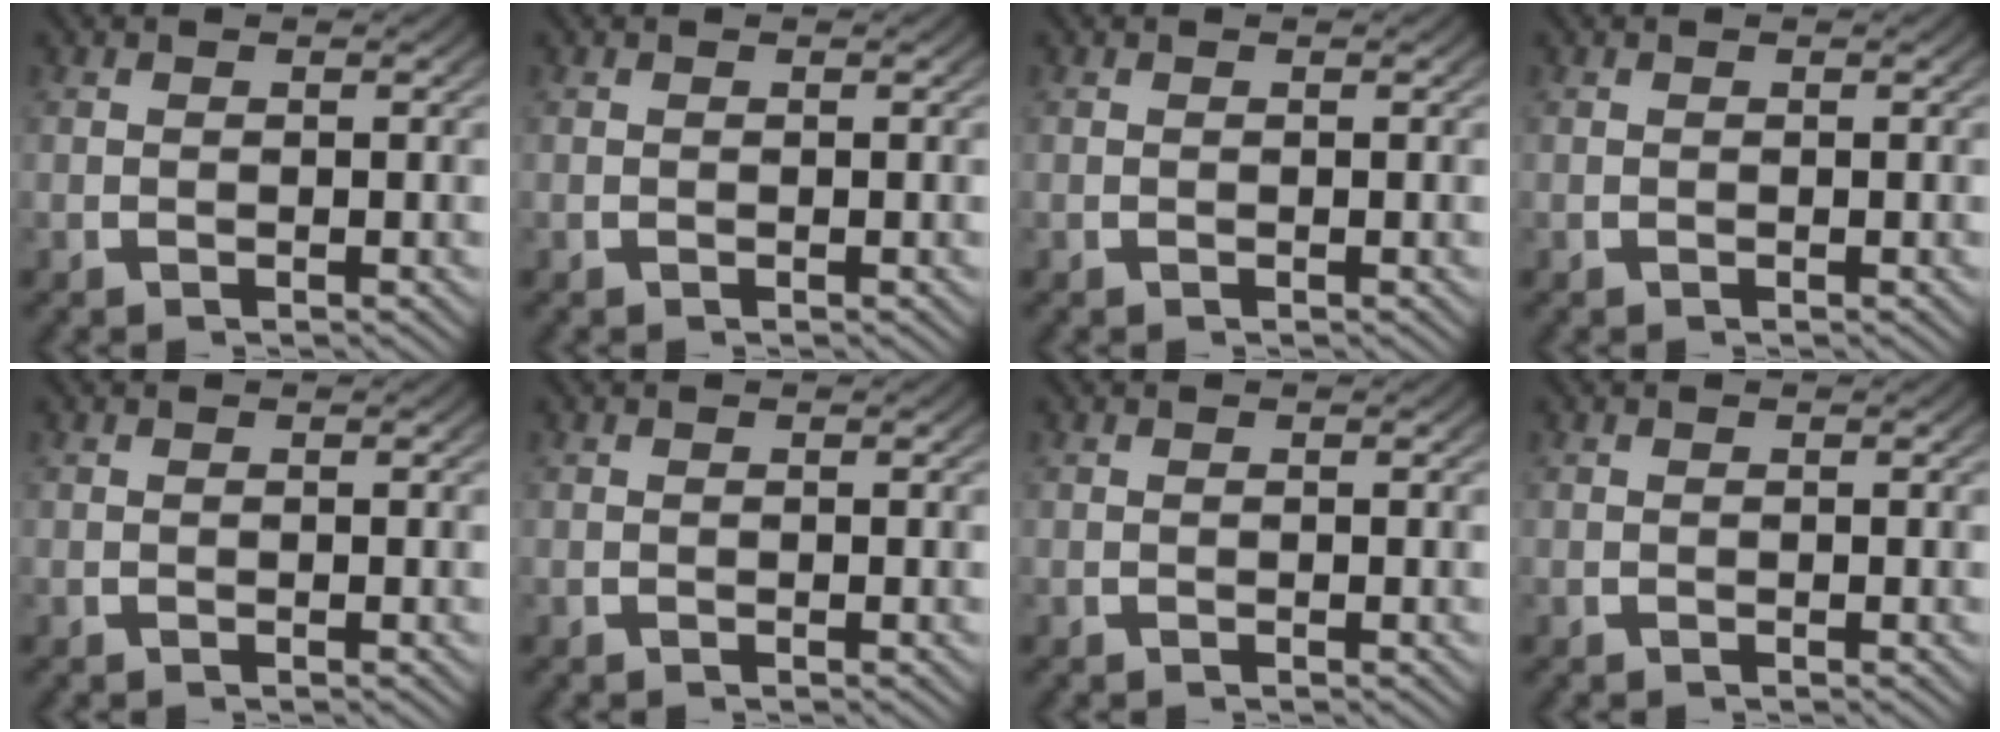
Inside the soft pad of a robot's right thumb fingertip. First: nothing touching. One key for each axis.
{"total": 0.0}
{"total": 0.0}
{"total": 0.0}
{"total": 0.0}
{"total": 0.0}
{"total": 0.0}
{"total": 0.0}